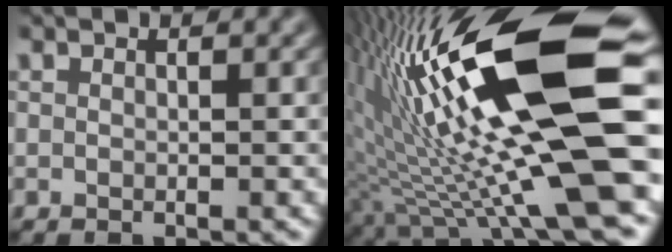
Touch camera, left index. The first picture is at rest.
{"total": 19.3, "force": [1.4, 4.9, 18.6], "torque": [-0.333, 0.018, 0.019]}